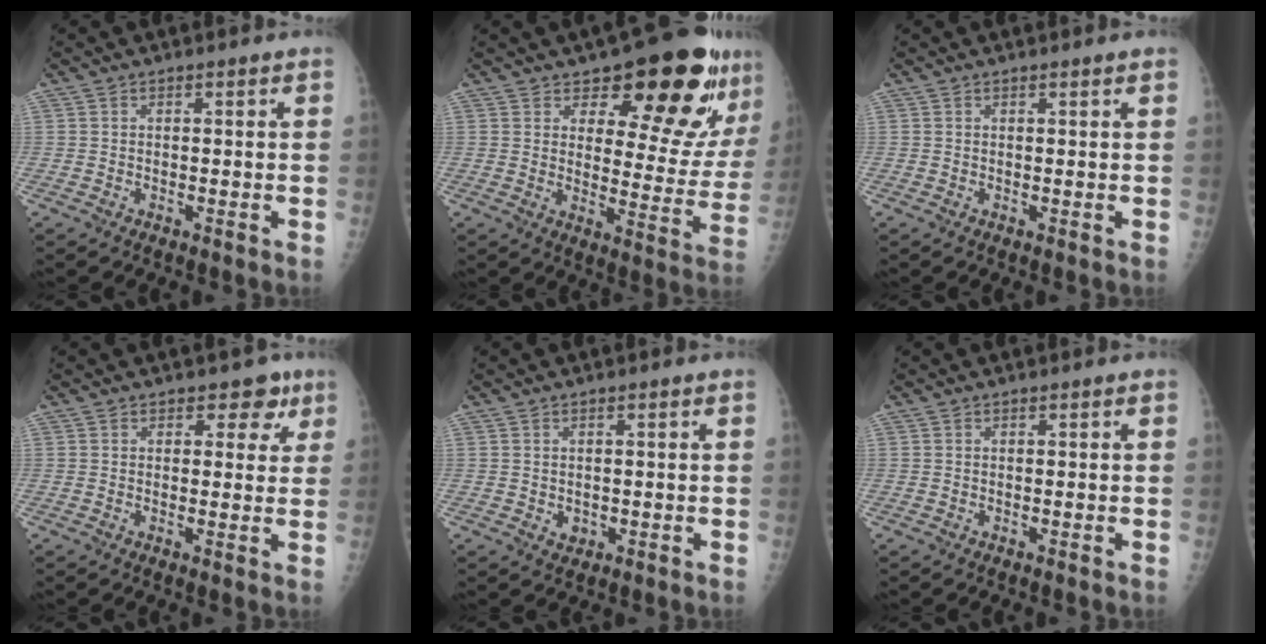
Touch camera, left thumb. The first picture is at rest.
{"total": 19.2, "force": [11.8, 7.4, 13.2], "torque": [-0.130, -0.076, 0.159]}
{"total": 0.9, "force": [0.7, -0.1, 0.5], "torque": [-0.009, 0.001, 0.012]}
{"total": 4.5, "force": [2.5, 3.1, 2.0], "torque": [0.013, -0.007, 0.026]}
{"total": 1.6, "force": [-0.1, 1.4, 0.8], "torque": [-0.007, 0.000, 0.004]}
{"total": 0.0}